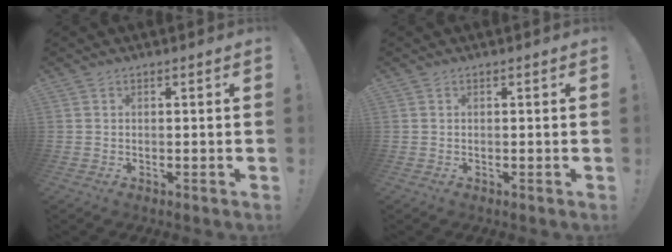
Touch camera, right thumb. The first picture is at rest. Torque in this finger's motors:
{"motor_torque": [0.00, 0.00, 0.00, 0.00, 0.00]}